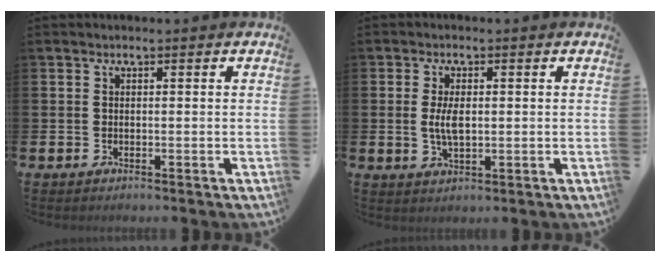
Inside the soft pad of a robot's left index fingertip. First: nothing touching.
{"total": 3.8, "force": [0.3, 1.8, 3.4], "torque": [-0.066, -0.001, -0.001]}